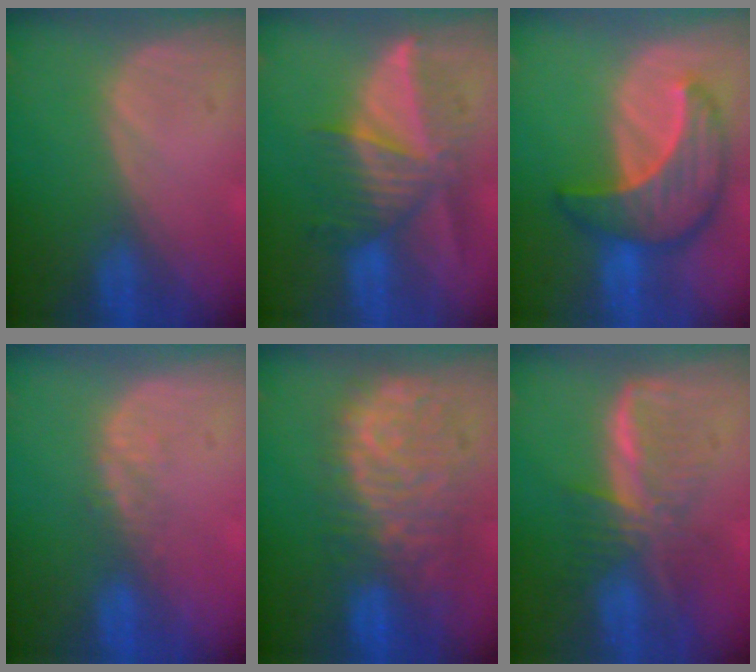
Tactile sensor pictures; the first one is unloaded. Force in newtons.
{"total": 7.7, "press": 7.5, "slide": 1.8}
{"total": 8.8, "press": 8.8, "slide": 0.6}
{"total": 2.5, "press": 1.9, "slide": 1.7}
{"total": 11.0, "press": 9.6, "slide": 5.4}
{"total": 7.3, "press": 6.6, "slide": 3.1}